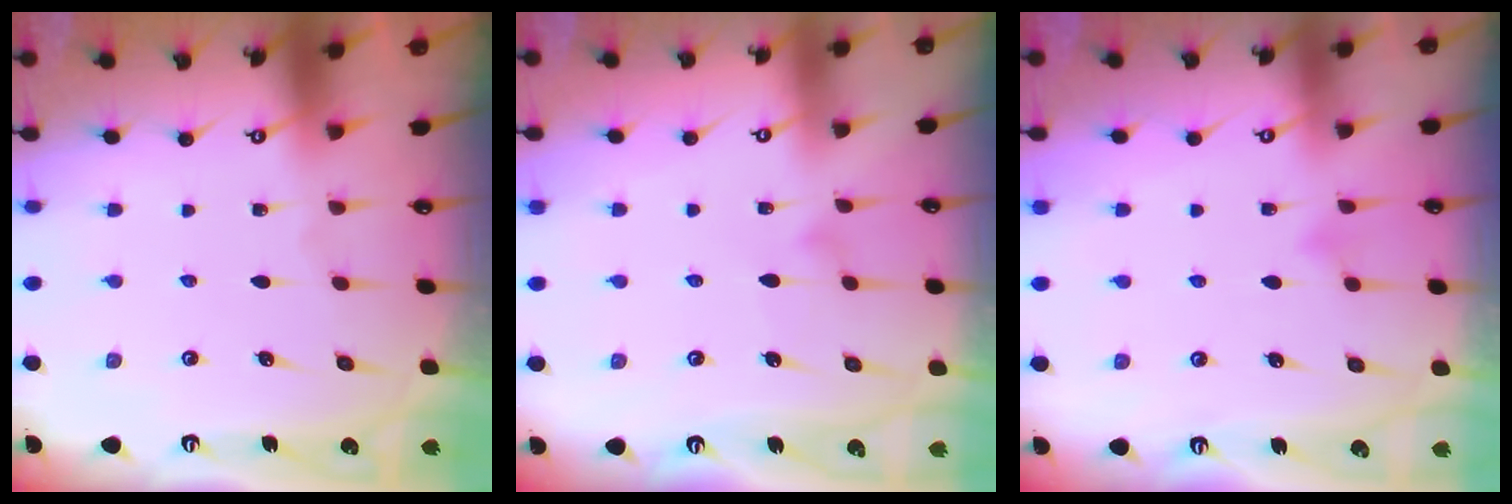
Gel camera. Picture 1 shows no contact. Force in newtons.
{"total": 3.7, "press": 3.7, "slide": 0.2}
{"total": 3.7, "press": 3.6, "slide": 0.2}